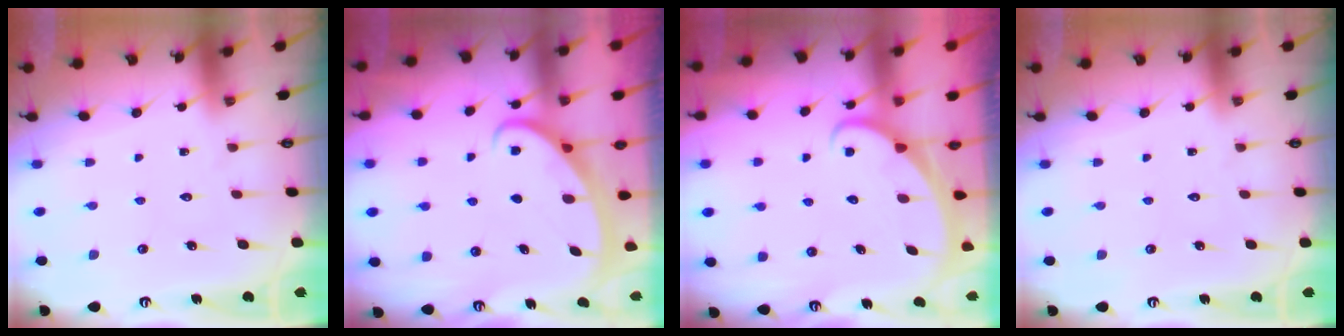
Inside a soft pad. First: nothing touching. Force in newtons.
{"total": 2.7, "press": 2.7, "slide": 0.4}
{"total": 2.1, "press": 2.1, "slide": 0.1}
{"total": 0.0}